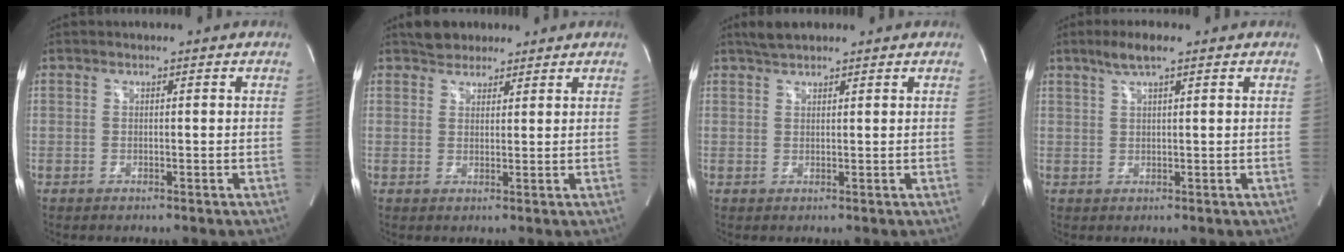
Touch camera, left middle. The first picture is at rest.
{"total": 3.8, "force": [3.1, 2.1, 0.8], "torque": [-0.016, 0.015, 0.051]}
{"total": 2.9, "force": [2.5, 0.8, 1.2], "torque": [-0.029, 0.012, 0.046]}
{"total": 3.7, "force": [2.5, 0.3, 2.8], "torque": [-0.062, 0.008, 0.047]}